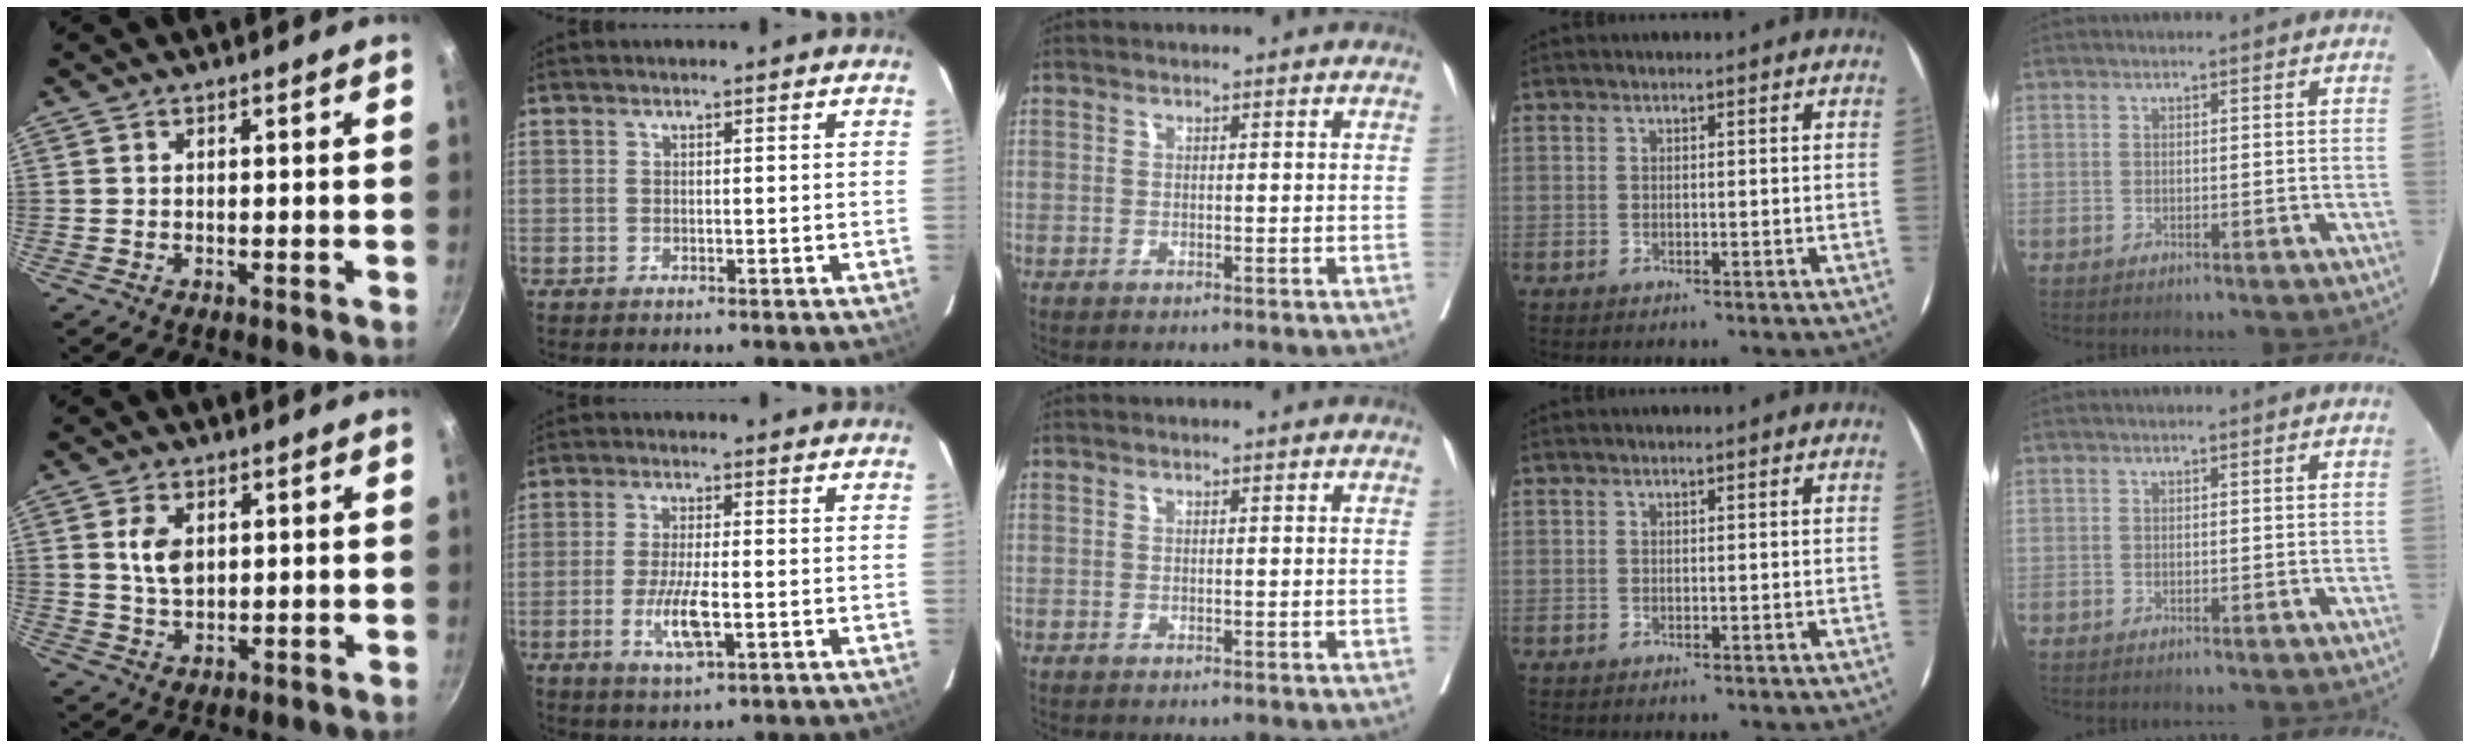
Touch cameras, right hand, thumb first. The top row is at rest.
{"thumb": {"total": 5.3, "force": [1.4, 3.2, 4.0], "torque": [-0.069, -0.009, 0.029]}, "index": {"total": 6.3, "force": [-1.8, 1.1, 6.0], "torque": [-0.121, -0.011, -0.031]}}